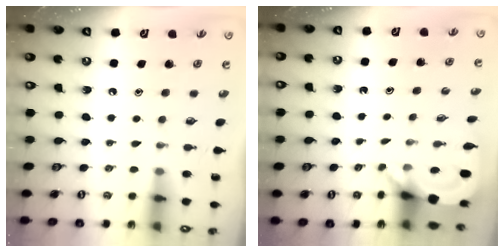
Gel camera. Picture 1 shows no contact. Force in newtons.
{"total": 3.8, "press": 3.7, "slide": 0.3}